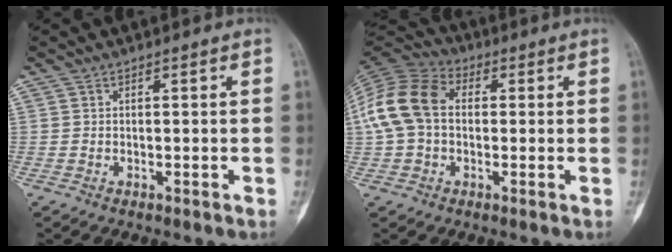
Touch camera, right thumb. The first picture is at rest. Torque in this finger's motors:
{"motor_torque": [0.76, 0.79, 0.67, -0.57, 0.11]}